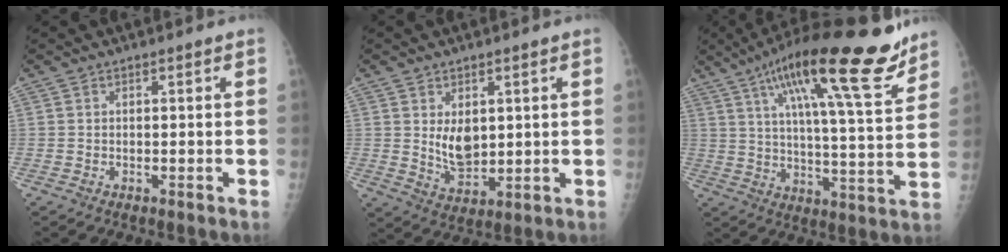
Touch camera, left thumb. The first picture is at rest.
{"total": 6.9, "force": [1.5, 4.3, 5.1], "torque": [-0.065, -0.021, 0.040]}
{"total": 23.5, "force": [14.6, 4.6, 17.8], "torque": [-0.261, -0.041, 0.227]}